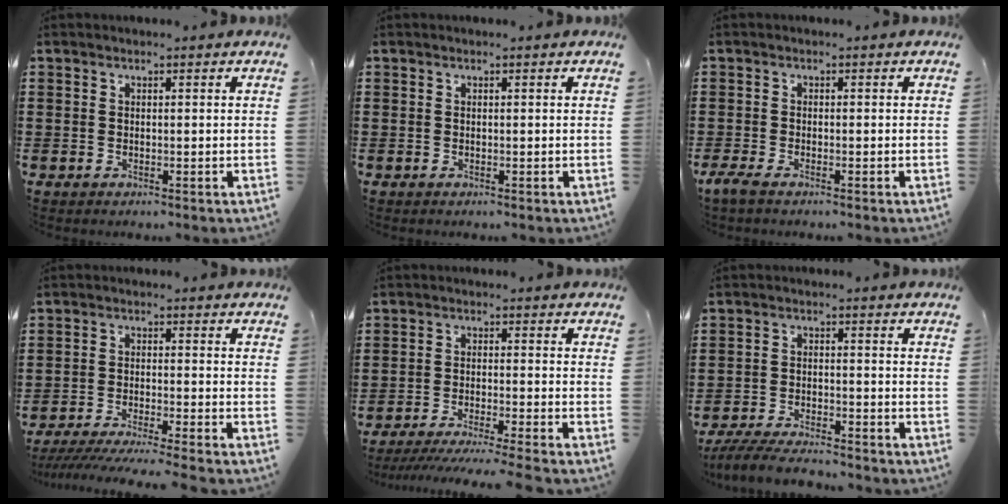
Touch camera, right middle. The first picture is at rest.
{"total": 0.0}
{"total": 1.7, "force": [-1.2, 0.3, 1.1], "torque": [-0.035, -0.005, -0.028]}
{"total": 4.3, "force": [-3.9, -0.2, 1.7], "torque": [-0.036, -0.012, -0.080]}
{"total": 4.6, "force": [-4.1, -0.3, 2.1], "torque": [-0.041, -0.016, -0.080]}
{"total": 5.1, "force": [-4.8, 0.5, 1.5], "torque": [-0.037, -0.005, -0.098]}